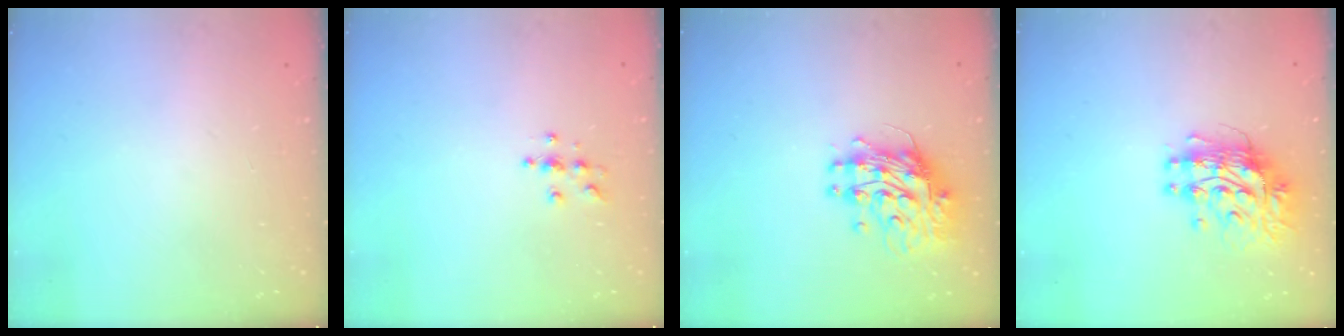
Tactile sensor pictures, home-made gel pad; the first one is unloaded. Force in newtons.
{"total": 4.5, "press": 4.5, "slide": 0.3}
{"total": 14.5, "press": 14.4, "slide": 1.2}
{"total": 11.9, "press": 11.9, "slide": 1.0}